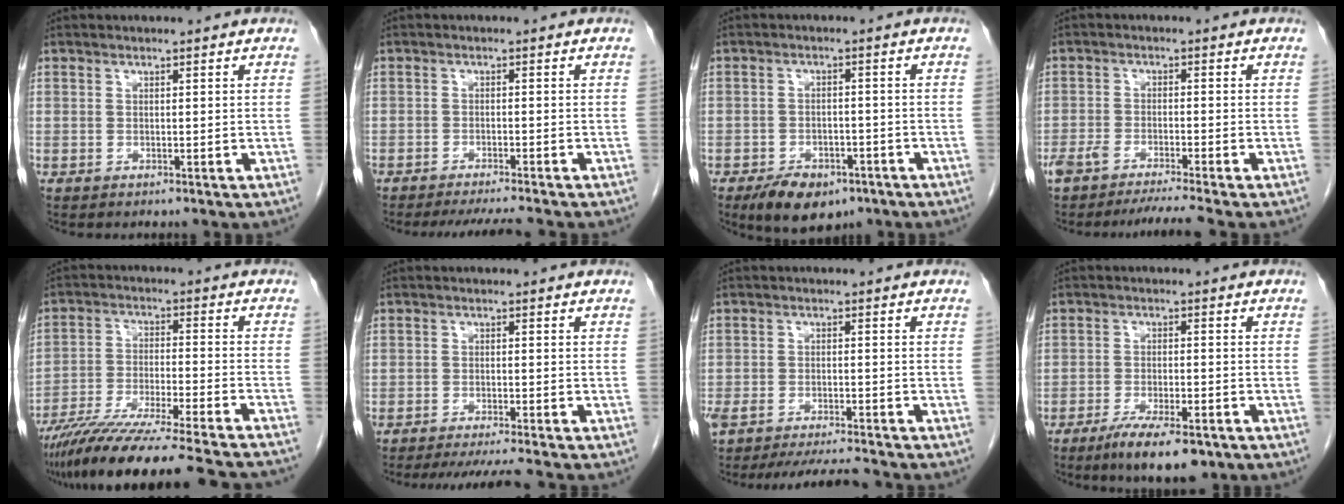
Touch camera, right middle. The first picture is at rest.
{"total": 5.3, "force": [-4.8, -0.2, 2.2], "torque": [-0.026, -0.012, -0.076]}
{"total": 7.7, "force": [-5.2, 4.1, 4.0], "torque": [-0.062, 0.001, -0.076]}
{"total": 6.8, "force": [-5.9, -0.9, 3.2], "torque": [-0.046, -0.014, -0.097]}
{"total": 25.0, "force": [-22.2, -0.1, 11.5], "torque": [-0.147, -0.055, -0.330]}
{"total": 6.7, "force": [-6.0, -0.6, 2.8], "torque": [-0.031, -0.015, -0.093]}
{"total": 8.2, "force": [-7.6, 0.4, 2.9], "torque": [-0.048, -0.004, -0.118]}
{"total": 8.8, "force": [-6.0, 2.1, 6.1], "torque": [-0.094, -0.012, -0.091]}